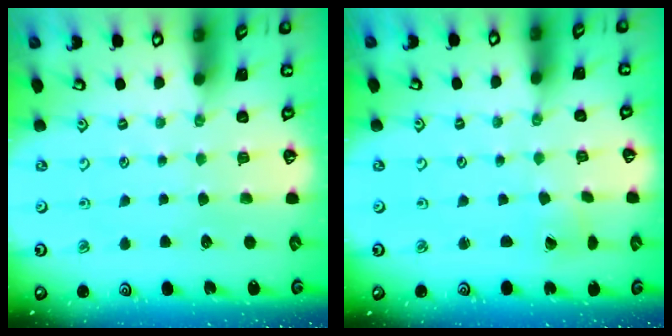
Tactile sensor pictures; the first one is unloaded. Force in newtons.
{"total": 0.9, "press": 0.9, "slide": 0.1}